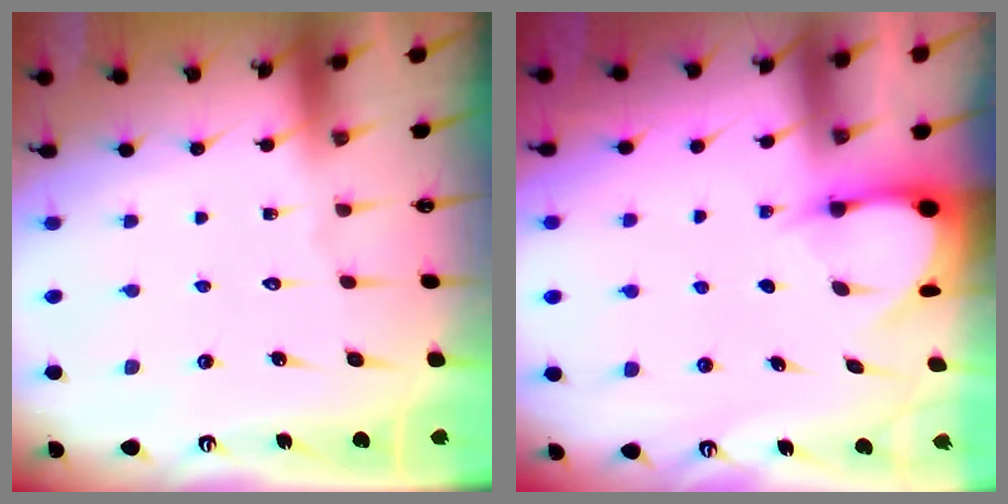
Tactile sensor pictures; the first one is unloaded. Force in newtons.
{"total": 3.3, "press": 3.3, "slide": 0.4}